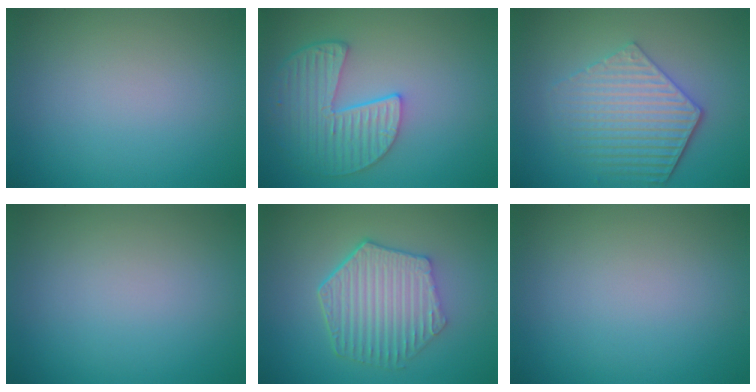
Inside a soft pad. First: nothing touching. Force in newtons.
{"total": 5.3, "press": 4.4, "slide": 3.0}
{"total": 5.1, "press": 4.3, "slide": 2.8}
{"total": 0.0}
{"total": 6.3, "press": 4.6, "slide": 4.3}
{"total": 0.0}